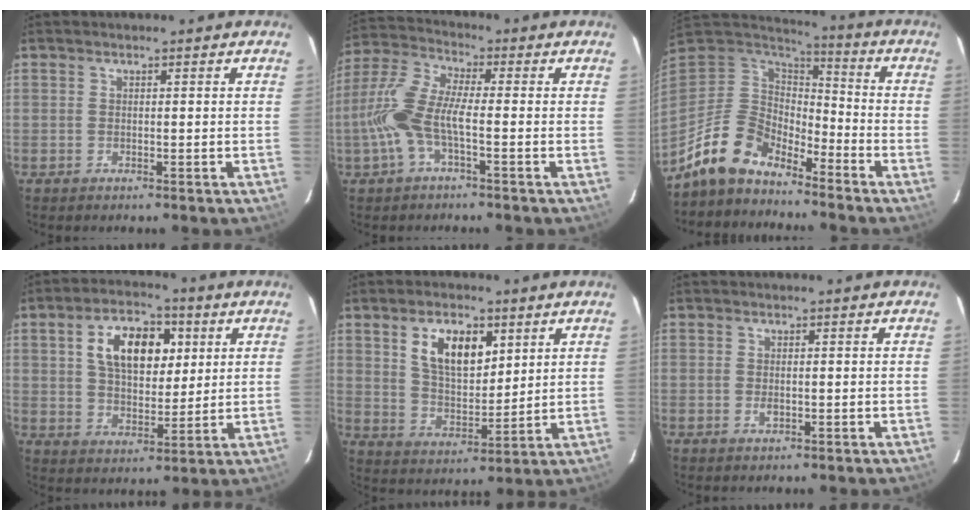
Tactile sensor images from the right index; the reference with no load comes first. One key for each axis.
{"total": 9.9, "fx": -2.5, "fy": 2.6, "fz": 9.2, "tx": -0.215, "ty": 0.008, "tz": -0.052}
{"total": 12.7, "fx": -10.1, "fy": 6.1, "fz": 4.7, "tx": -0.112, "ty": 0.015, "tz": -0.188}
{"total": 12.7, "fx": 4.0, "fy": 7.4, "fz": 9.6, "tx": -0.165, "ty": 0.025, "tz": 0.070}
{"total": 10.7, "fx": 4.8, "fy": 5.6, "fz": 7.8, "tx": -0.139, "ty": 0.009, "tz": 0.094}
{"total": 1.3, "fx": -0.3, "fy": 0.8, "fz": 1.1, "tx": -0.020, "ty": 0.000, "tz": -0.005}